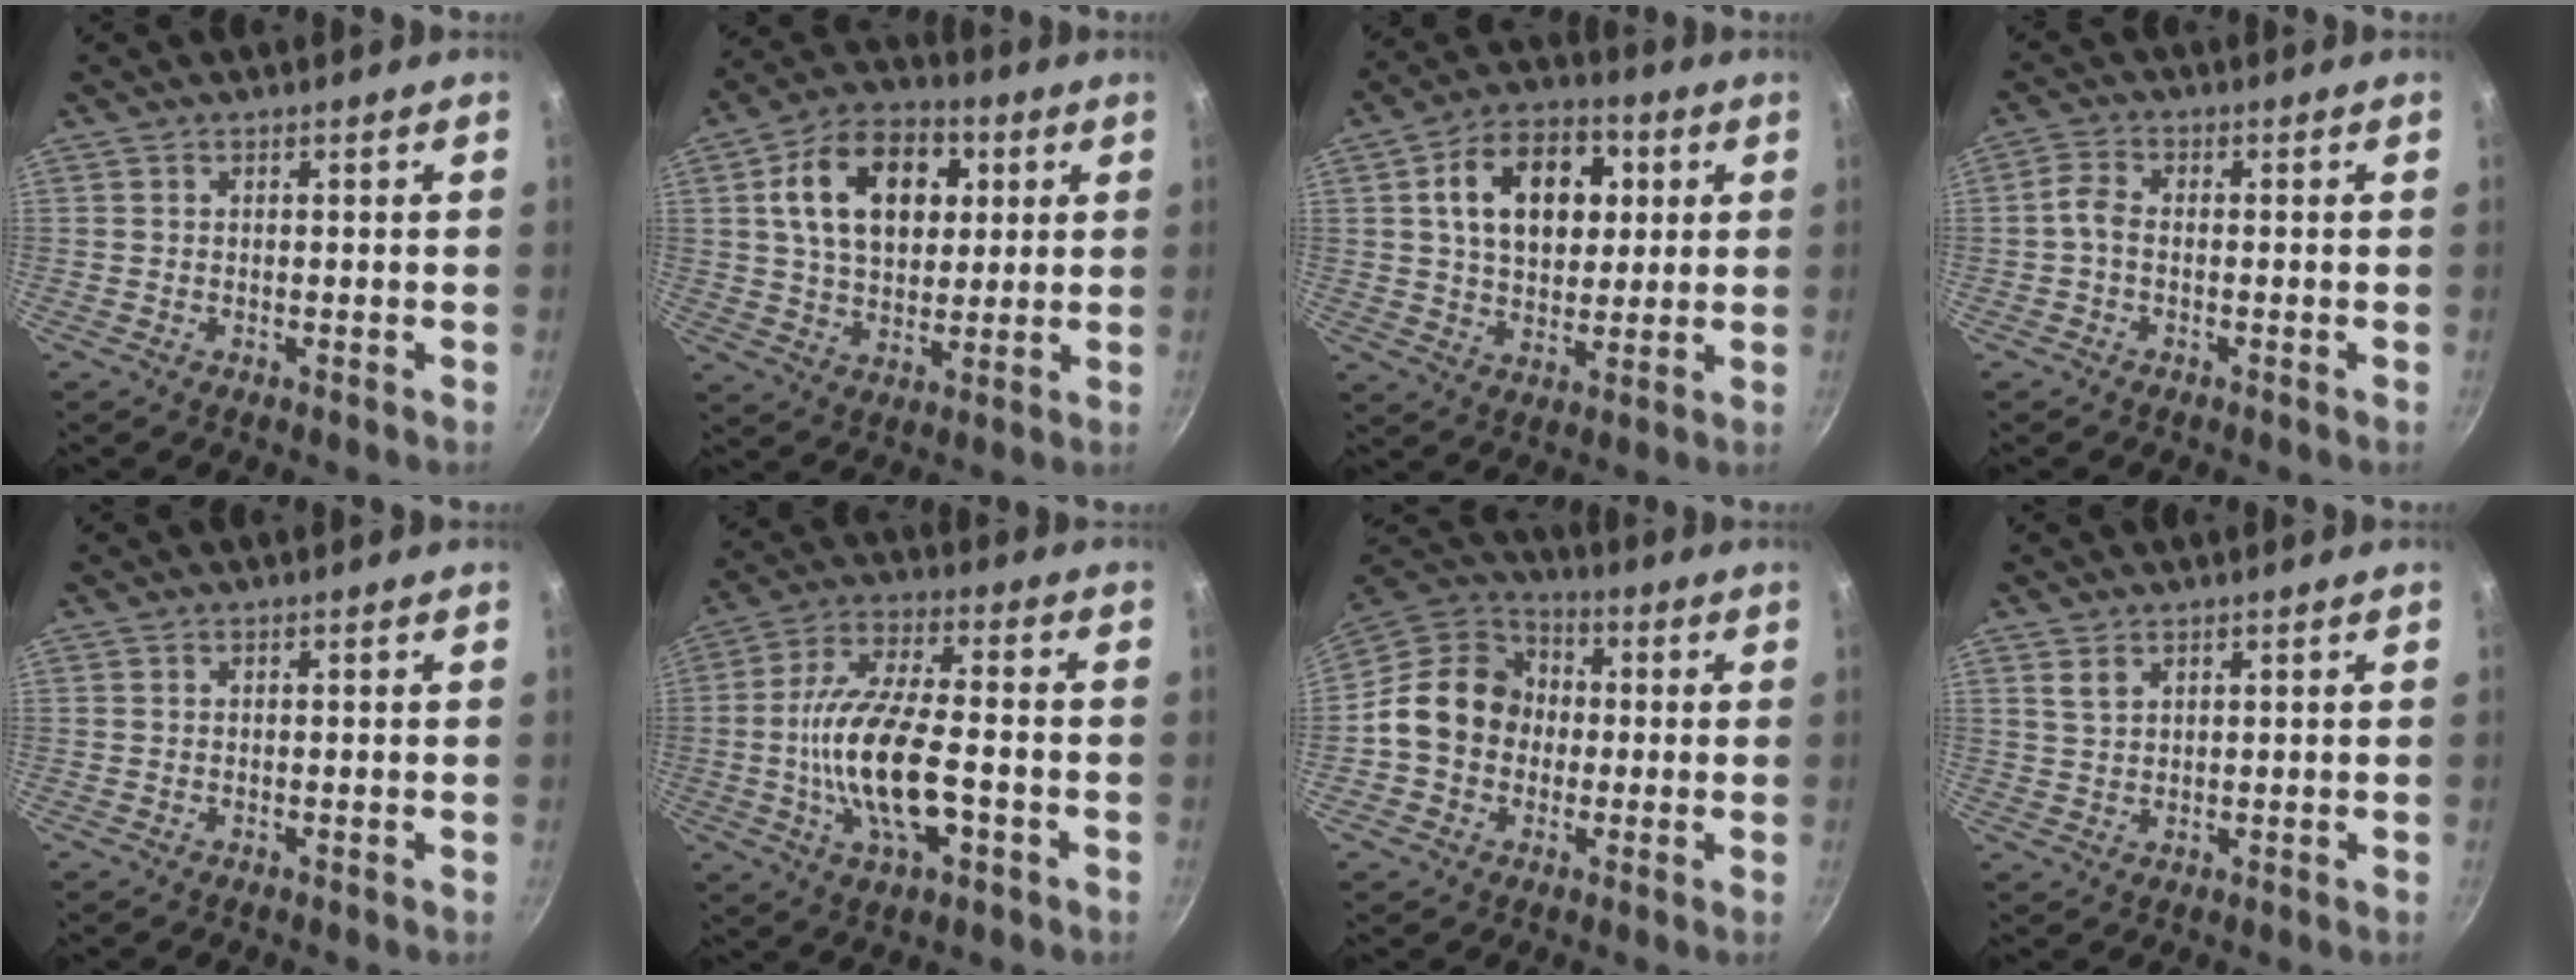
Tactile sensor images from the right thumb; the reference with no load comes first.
{"total": 17.1, "force": [4.6, 11.5, 11.9], "torque": [-0.162, 0.006, 0.068]}
{"total": 16.1, "force": [3.9, 11.0, 11.1], "torque": [-0.137, 0.008, 0.055]}
{"total": 3.0, "force": [-0.8, 1.8, 2.3], "torque": [-0.055, 0.014, -0.025]}
{"total": 0.0}
{"total": 16.7, "force": [-3.8, 6.9, 14.7], "torque": [-0.271, 0.025, -0.076]}
{"total": 14.3, "force": [-0.8, 12.1, 7.5], "torque": [-0.092, 0.036, -0.034]}
{"total": 2.7, "force": [1.6, 1.5, 1.5], "torque": [-0.025, -0.004, 0.034]}